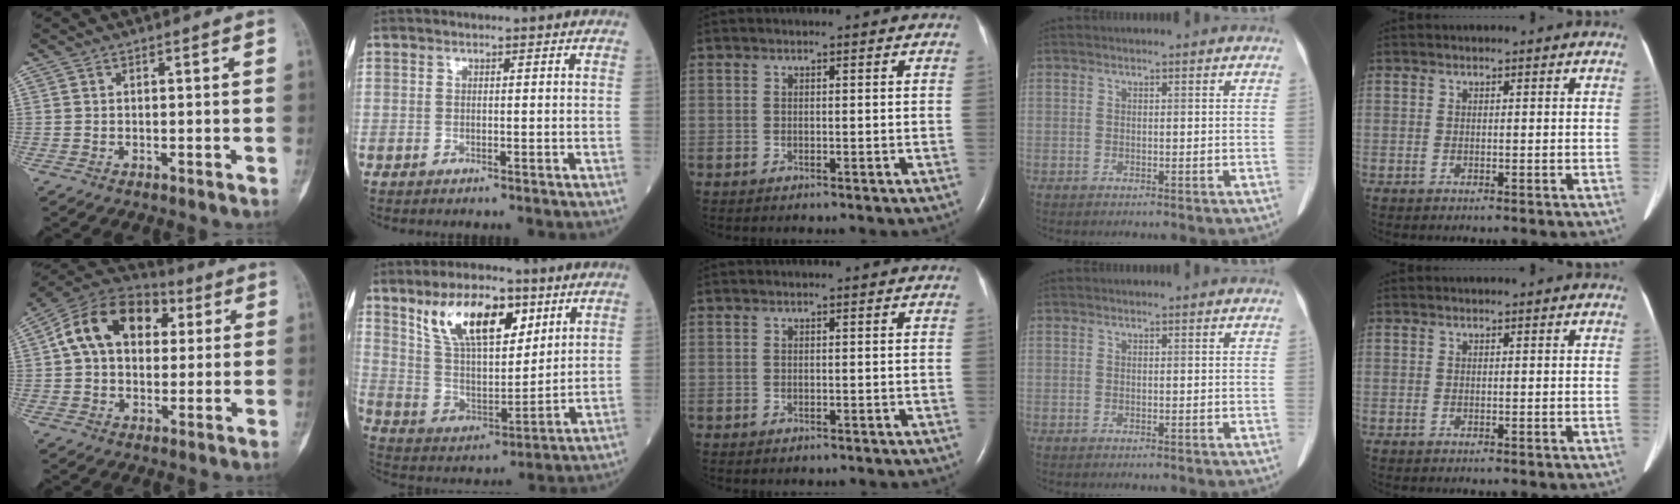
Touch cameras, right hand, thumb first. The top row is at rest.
{"thumb": {"total": 16.9, "force": [4.0, 11.9, 11.4], "torque": [-0.166, 0.022, 0.056]}, "index": {"total": 14.9, "force": [8.3, 6.1, 10.8], "torque": [-0.199, 0.016, 0.159]}, "middle": {"total": 1.0, "force": [-0.8, 0.4, 0.4], "torque": [-0.009, -0.001, -0.007]}}